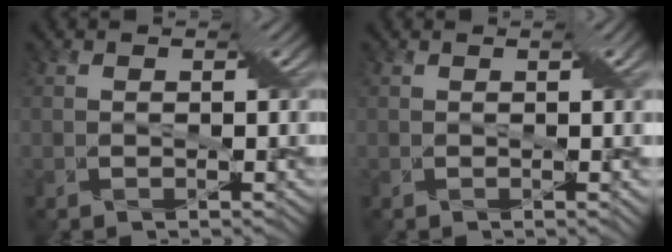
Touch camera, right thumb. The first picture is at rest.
{"total": 2.9, "force": [0.3, 0.2, 2.8], "torque": [-0.041, 0.007, 0.006]}